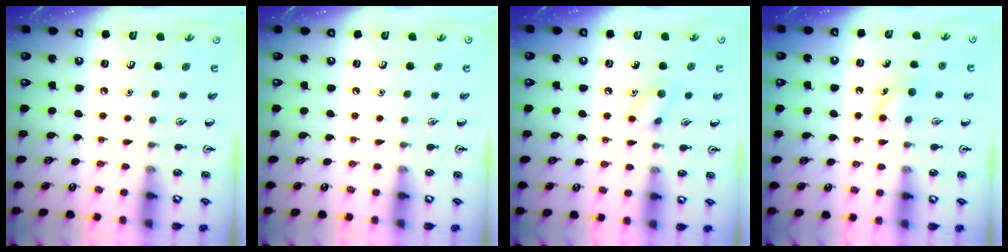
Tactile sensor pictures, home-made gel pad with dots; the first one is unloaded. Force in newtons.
{"total": 0.0}
{"total": 6.7, "press": 6.6, "slide": 0.9}
{"total": 4.7, "press": 4.5, "slide": 1.4}